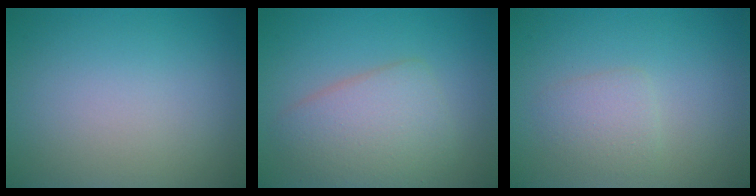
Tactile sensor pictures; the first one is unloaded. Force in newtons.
{"total": 4.8, "press": 4.8, "slide": 0.1}
{"total": 1.9, "press": 1.9, "slide": 0.1}